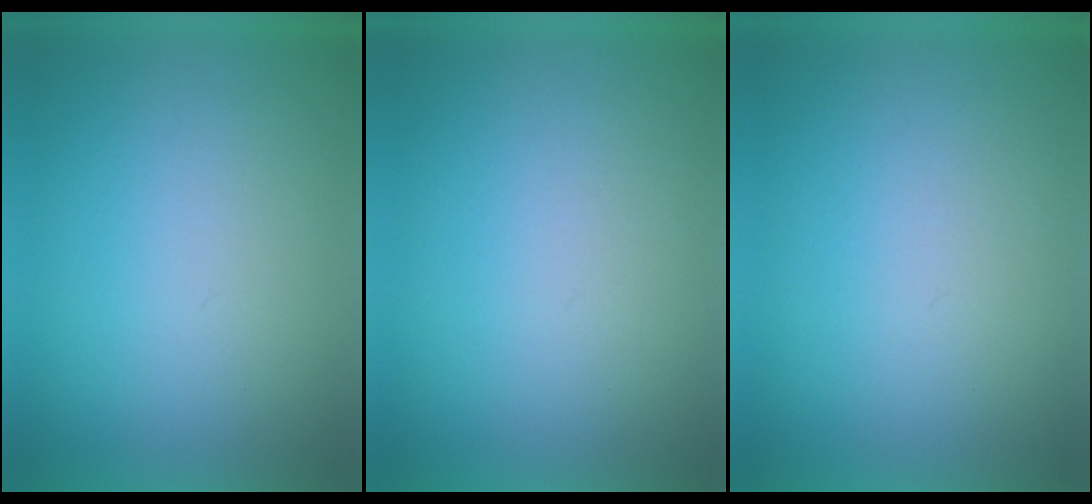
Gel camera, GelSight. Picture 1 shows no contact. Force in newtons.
{"total": 1.1}
{"total": 1.3}